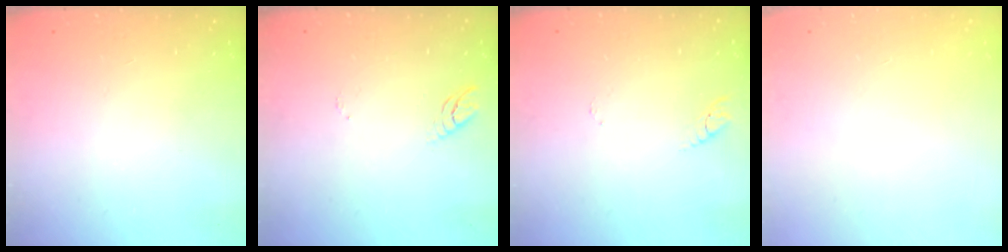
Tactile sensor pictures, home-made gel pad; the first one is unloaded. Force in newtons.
{"total": 3.1, "press": 3.1, "slide": 0.4}
{"total": 2.9, "press": 2.9, "slide": 0.3}
{"total": 0.0}